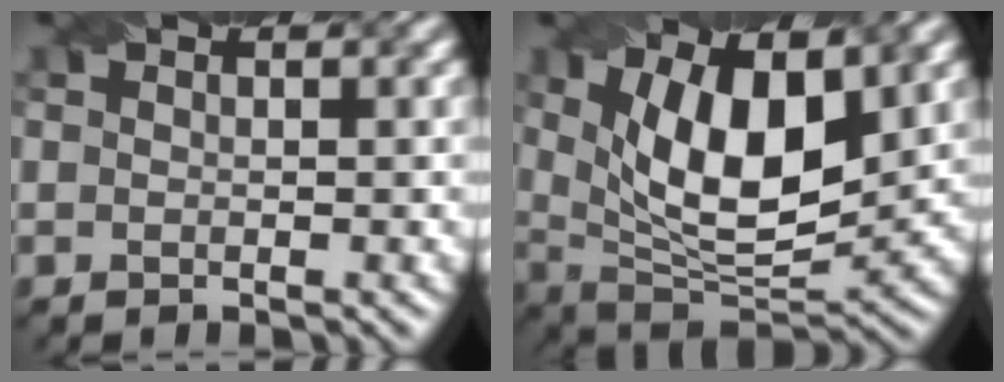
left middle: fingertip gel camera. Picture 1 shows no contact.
{"total": 10.6, "force": [2.9, 4.7, 9.1], "torque": [-0.152, -0.009, 0.048]}